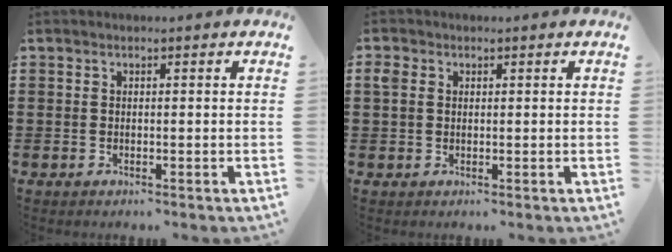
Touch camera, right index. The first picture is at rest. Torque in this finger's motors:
{"motor_torque": [0.30, -0.03, 0.05, 0.05]}